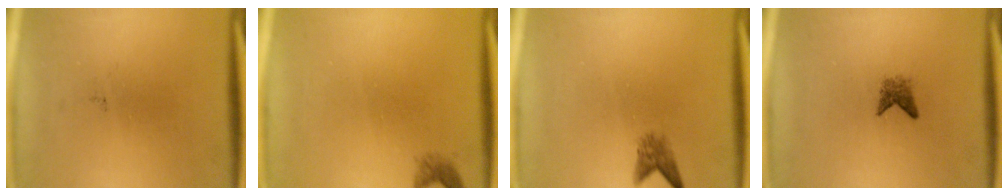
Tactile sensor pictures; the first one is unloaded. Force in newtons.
{"total": 1.2}
{"total": 2.0}
{"total": 1.6}